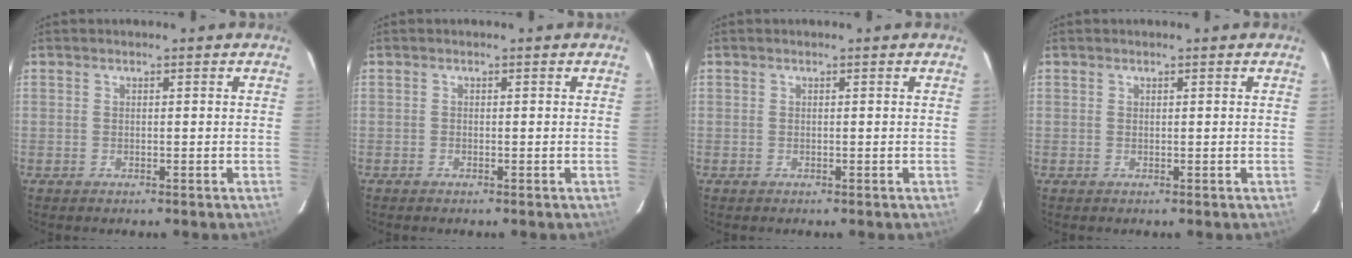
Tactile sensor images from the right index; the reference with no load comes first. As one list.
[{"total": 0.0}, {"total": 0.0}, {"total": 0.0}]